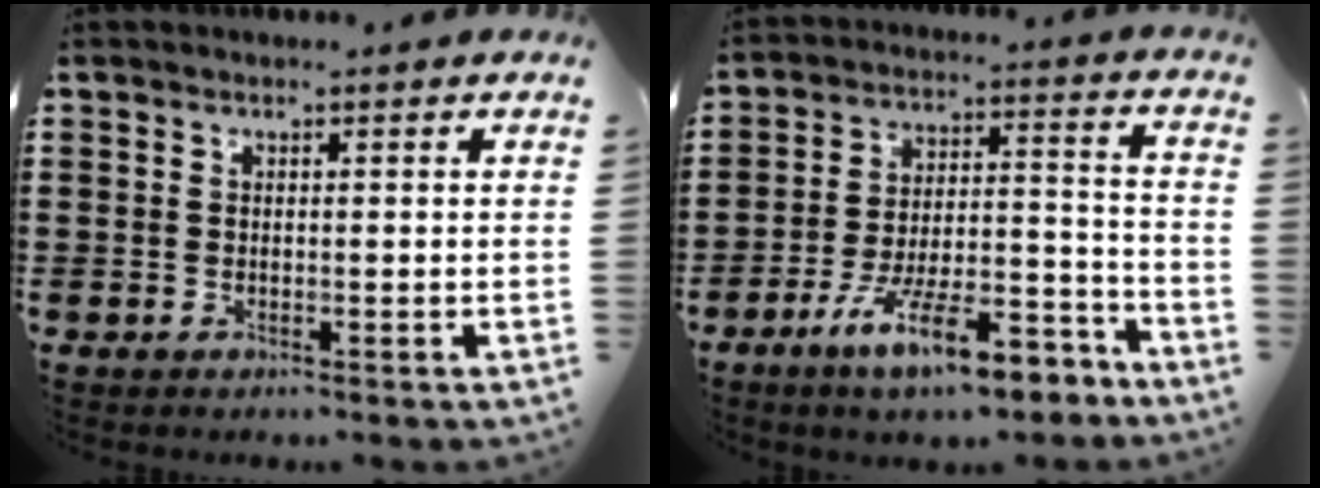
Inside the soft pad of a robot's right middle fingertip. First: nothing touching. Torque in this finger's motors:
{"motor_torque": [2.14, 0.00, 0.93, 0.21]}